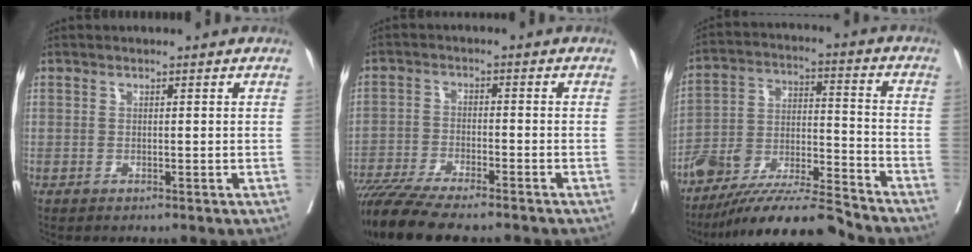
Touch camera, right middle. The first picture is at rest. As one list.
[{"total": 13.3, "force": [-11.2, 1.7, 6.9], "torque": [-0.115, -0.027, -0.182]}, {"total": 14.7, "force": [-13.4, 1.1, 6.1], "torque": [-0.104, 0.013, -0.242]}]